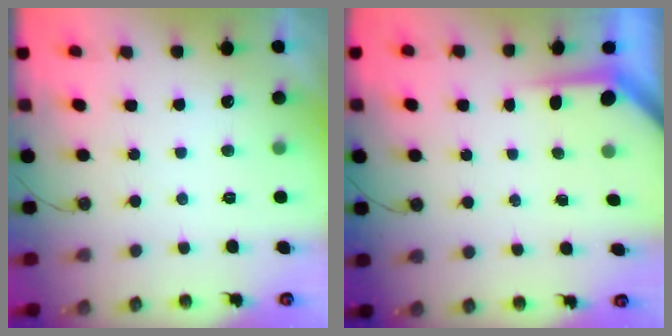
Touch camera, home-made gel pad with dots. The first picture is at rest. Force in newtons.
{"total": 3.6, "press": 3.6, "slide": 0.3}